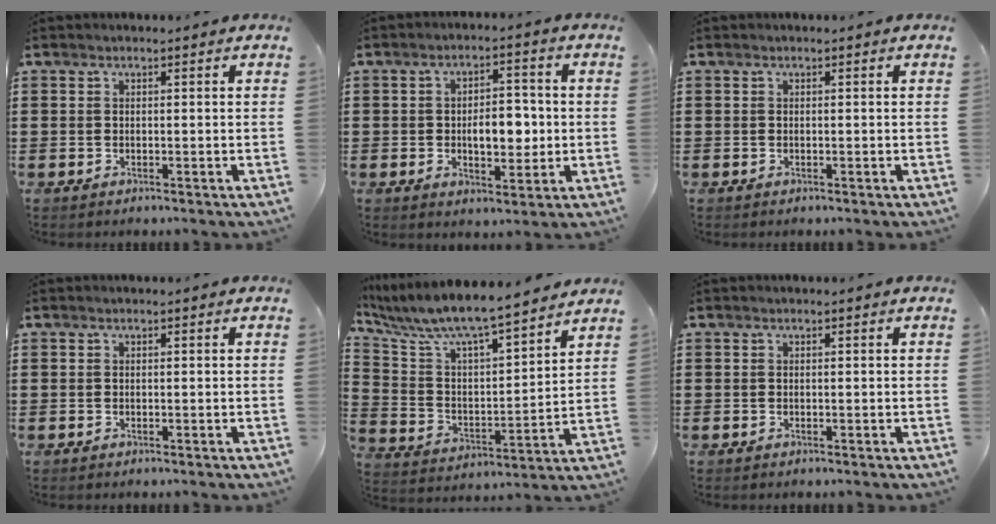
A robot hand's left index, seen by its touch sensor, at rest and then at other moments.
{"total": 6.6, "force": [-0.5, 3.4, 5.6], "torque": [-0.073, -0.003, -0.018]}
{"total": 0.0}
{"total": 0.0}
{"total": 7.0, "force": [6.3, 0.8, 2.9], "torque": [-0.087, -0.048, 0.102]}
{"total": 0.0}